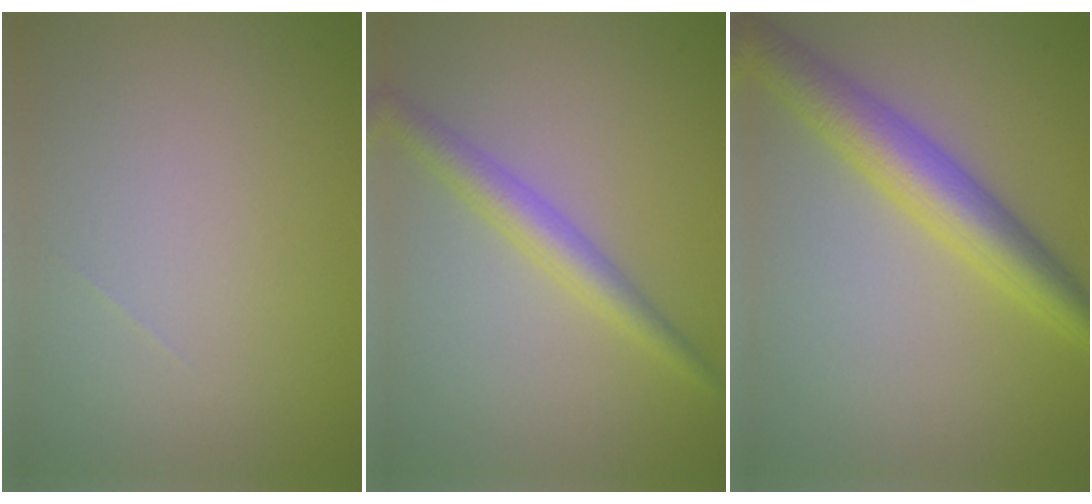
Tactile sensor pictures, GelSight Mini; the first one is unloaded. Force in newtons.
{"total": 2.9, "press": 2.9, "slide": 0.0}
{"total": 5.6, "press": 5.6, "slide": 0.1}